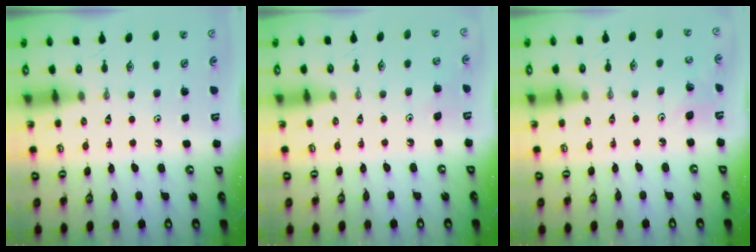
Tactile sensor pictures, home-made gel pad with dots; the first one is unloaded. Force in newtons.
{"total": 3.4, "press": 3.4, "slide": 0.4}
{"total": 3.4, "press": 2.9, "slide": 1.7}